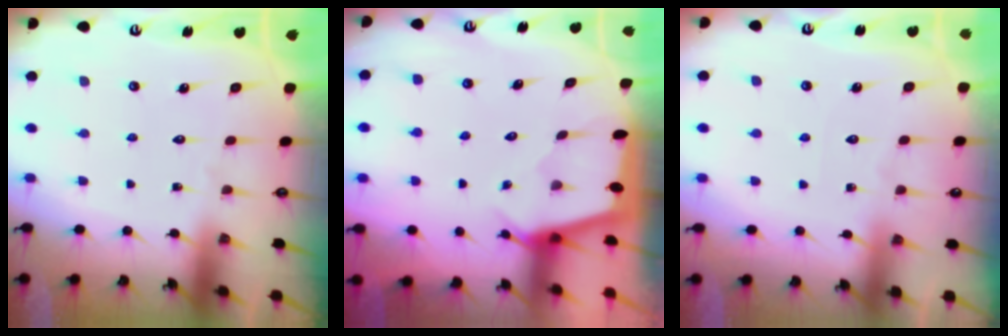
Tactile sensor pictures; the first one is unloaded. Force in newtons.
{"total": 2.2, "press": 2.2, "slide": 0.3}
{"total": 2.9, "press": 2.9, "slide": 0.5}